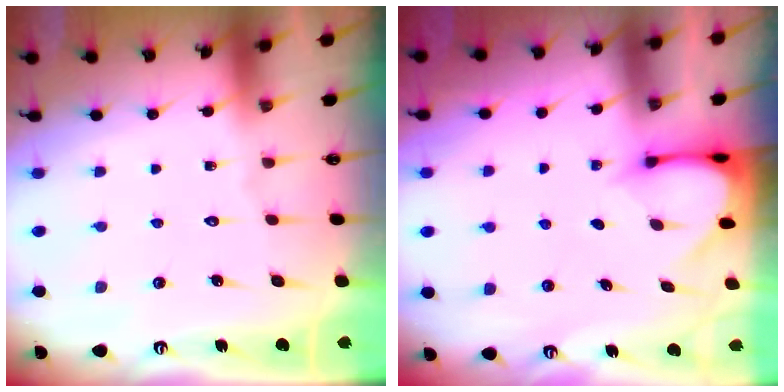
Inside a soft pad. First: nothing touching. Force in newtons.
{"total": 3.0, "press": 3.0, "slide": 0.3}